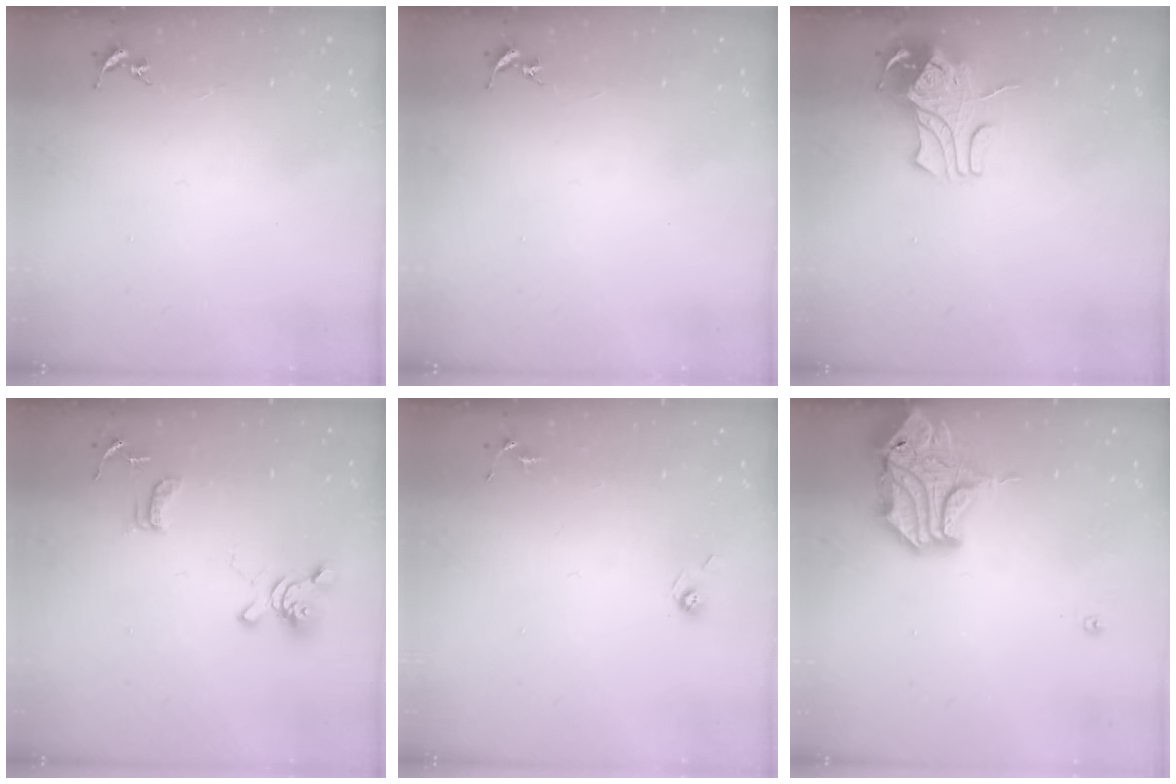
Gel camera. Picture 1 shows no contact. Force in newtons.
{"total": 0.0}
{"total": 9.3, "press": 9.3, "slide": 1.2}
{"total": 13.0, "press": 12.9, "slide": 1.6}
{"total": 3.9, "press": 3.5, "slide": 1.7}
{"total": 18.1, "press": 17.9, "slide": 2.5}